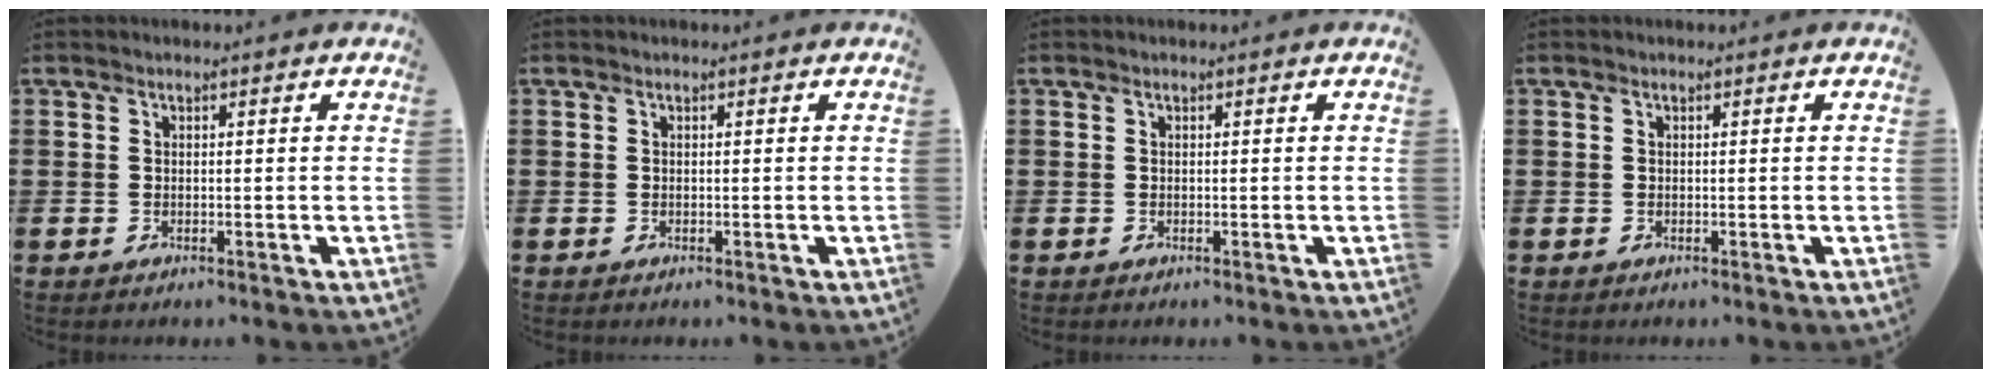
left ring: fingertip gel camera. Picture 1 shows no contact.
{"total": 0.0}
{"total": 0.0}
{"total": 0.0}